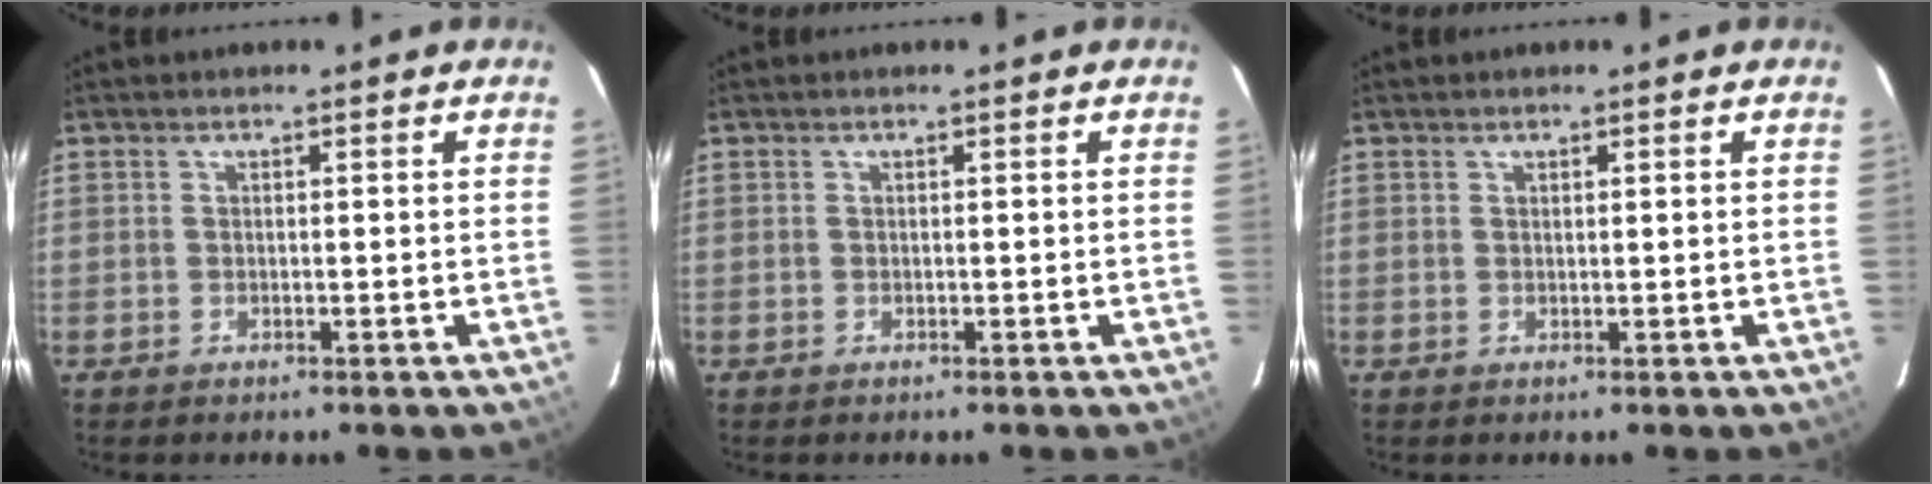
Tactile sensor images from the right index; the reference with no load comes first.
{"total": 0.0}
{"total": 0.5, "force": [0.5, -0.1, 0.2], "torque": [-0.007, -0.002, 0.007]}